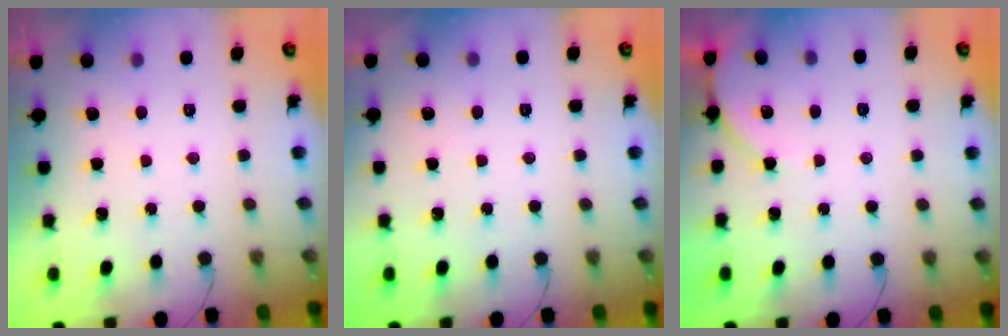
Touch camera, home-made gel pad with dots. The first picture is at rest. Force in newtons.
{"total": 1.5, "press": 1.5, "slide": 0.2}
{"total": 5.2, "press": 5.1, "slide": 0.6}